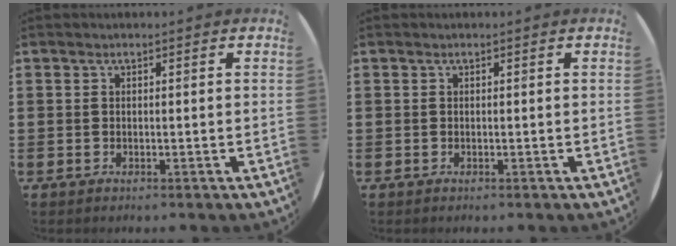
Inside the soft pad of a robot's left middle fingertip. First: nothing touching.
{"total": 0.0}